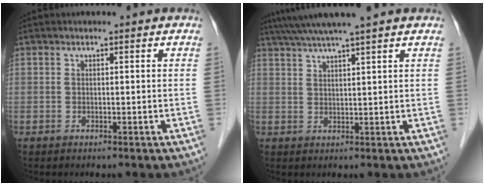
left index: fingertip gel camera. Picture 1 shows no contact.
{"total": 8.0, "force": [6.6, -1.2, 4.3], "torque": [-0.071, 0.026, 0.102]}